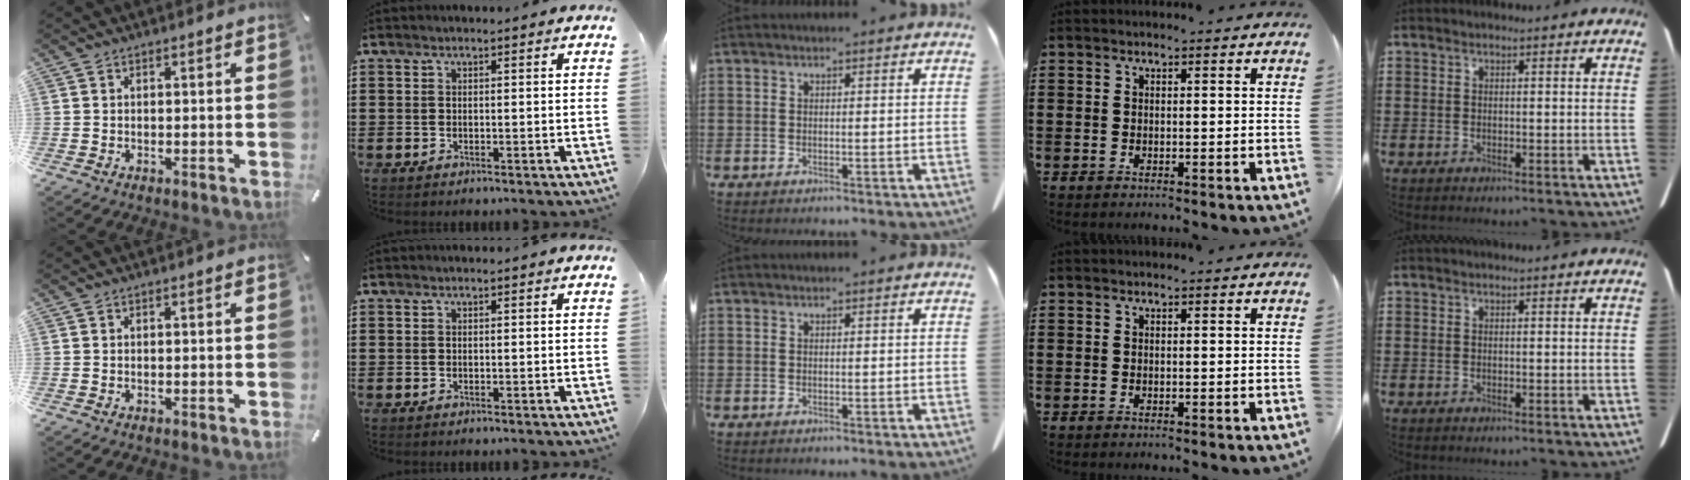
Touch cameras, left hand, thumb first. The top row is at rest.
{}